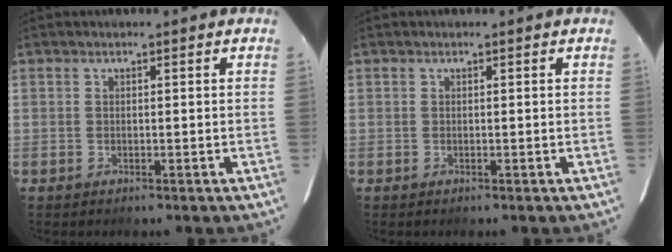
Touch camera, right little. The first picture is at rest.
{"total": 0.0}